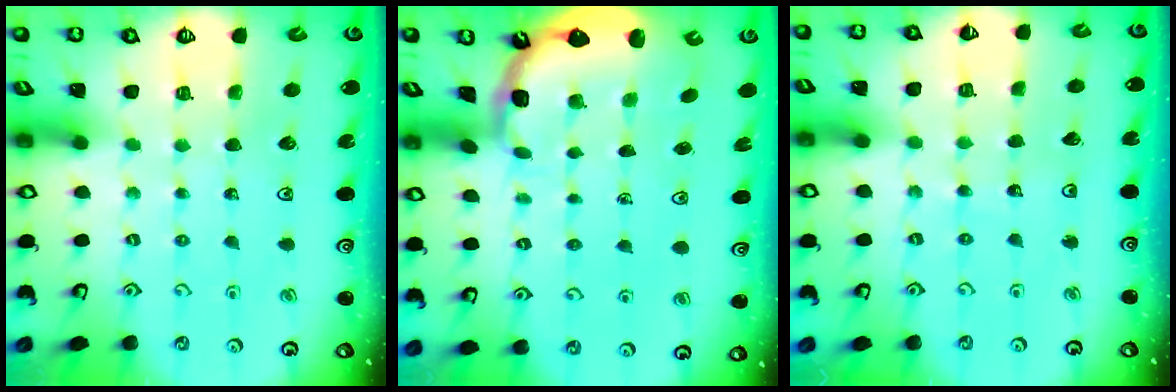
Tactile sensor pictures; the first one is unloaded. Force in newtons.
{"total": 2.5, "press": 1.7, "slide": 1.8}
{"total": 4.7, "press": 4.7, "slide": 0.7}